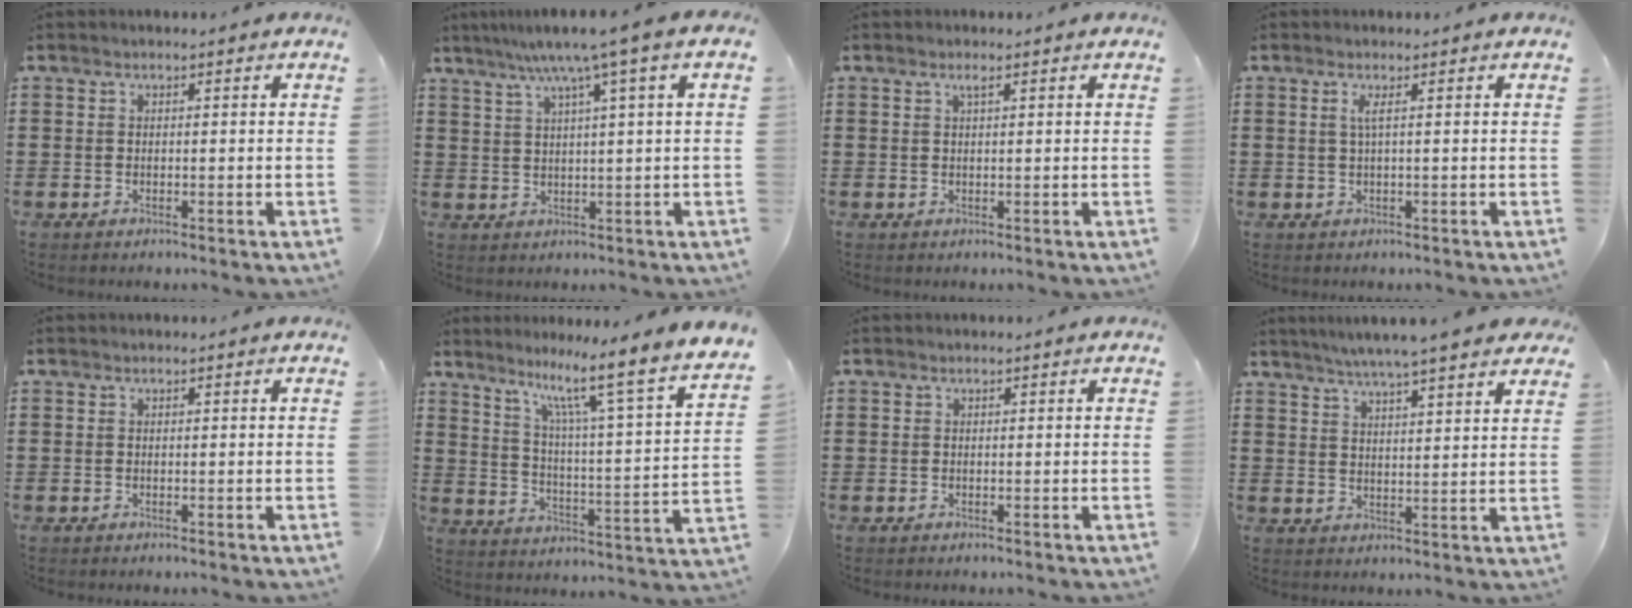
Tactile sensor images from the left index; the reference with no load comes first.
{"total": 6.1, "force": [3.2, -0.1, 5.2], "torque": [-0.110, -0.005, 0.047]}
{"total": 1.1, "force": [0.6, 0.1, 0.9], "torque": [-0.019, 0.001, 0.011]}
{"total": 1.7, "force": [0.4, -0.2, 1.6], "torque": [-0.032, -0.001, 0.005]}
{"total": 0.0}
{"total": 8.5, "force": [6.5, -1.3, 5.3], "torque": [-0.106, -0.070, 0.087]}
{"total": 0.0}
{"total": 4.9, "force": [4.4, -0.1, 2.0], "torque": [-0.055, -0.015, 0.076]}